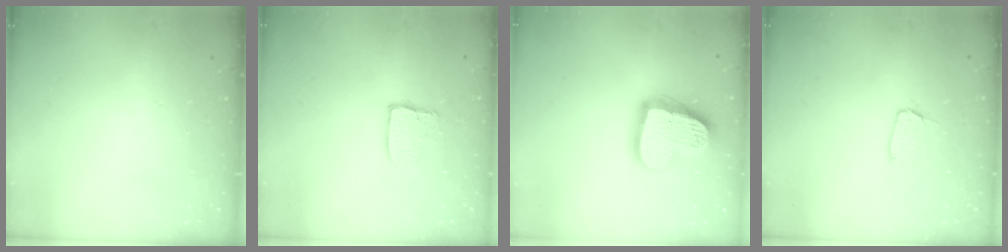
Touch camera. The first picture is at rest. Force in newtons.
{"total": 5.5, "press": 5.5, "slide": 0.2}
{"total": 18.1, "press": 18.0, "slide": 1.5}
{"total": 3.6, "press": 3.6, "slide": 0.3}